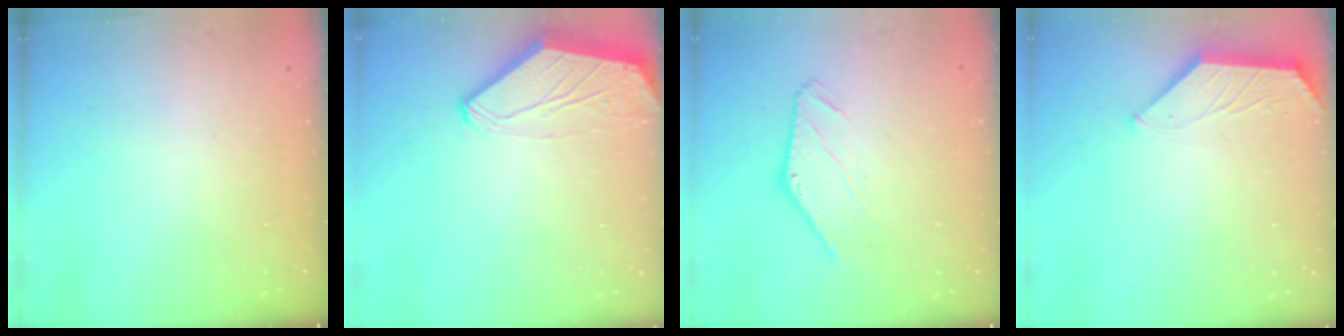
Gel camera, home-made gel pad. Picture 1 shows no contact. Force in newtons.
{"total": 0.0}
{"total": 0.0}
{"total": 1.7, "press": 1.7, "slide": 0.4}